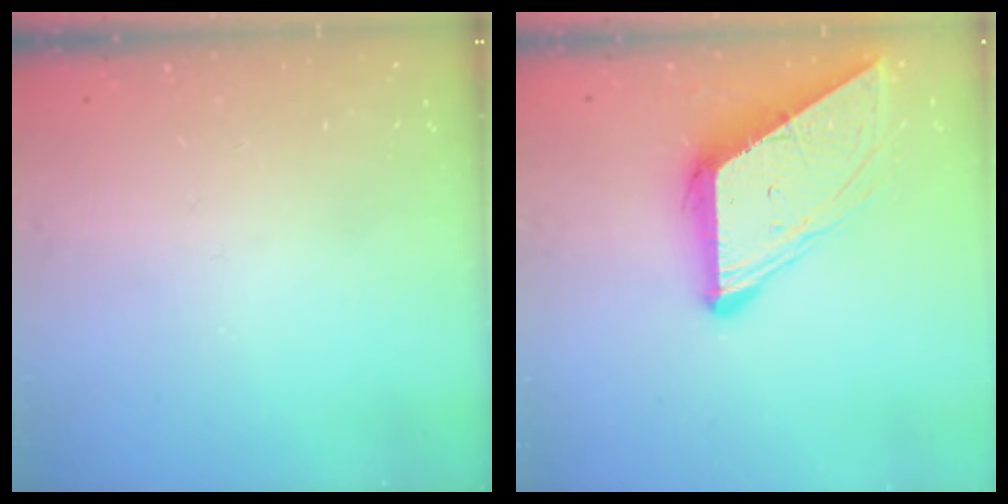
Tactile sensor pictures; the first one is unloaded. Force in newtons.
{"total": 10.3, "press": 10.3, "slide": 0.9}